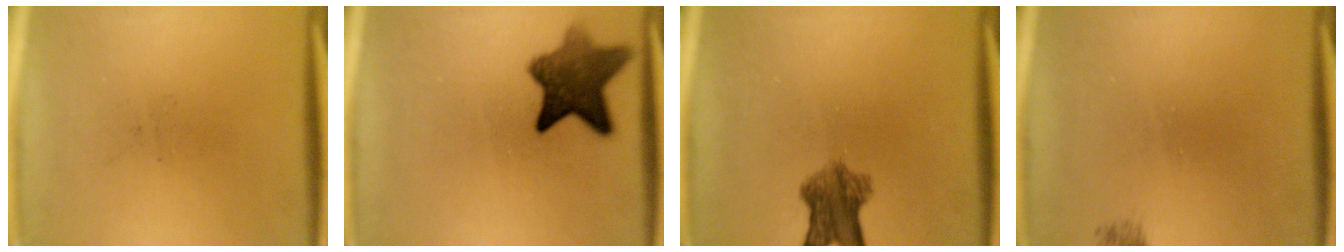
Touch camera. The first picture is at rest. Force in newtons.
{"total": 9.0}
{"total": 6.1}
{"total": 0.7}